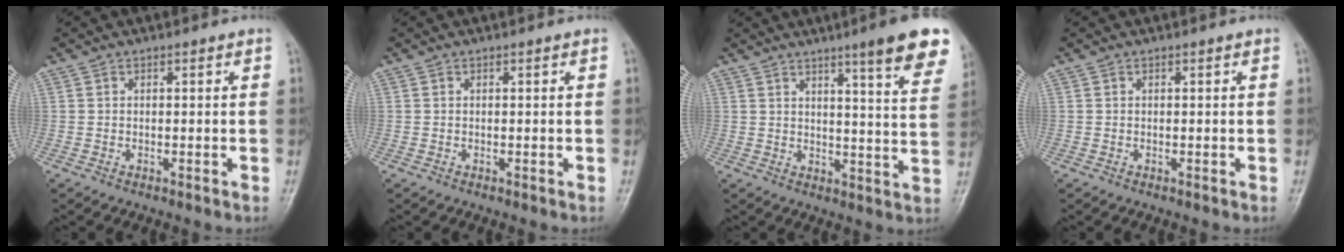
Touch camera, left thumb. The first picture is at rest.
{"total": 0.0}
{"total": 13.3, "force": [8.4, 1.5, 10.1], "torque": [-0.113, -0.043, 0.101]}
{"total": 0.0}